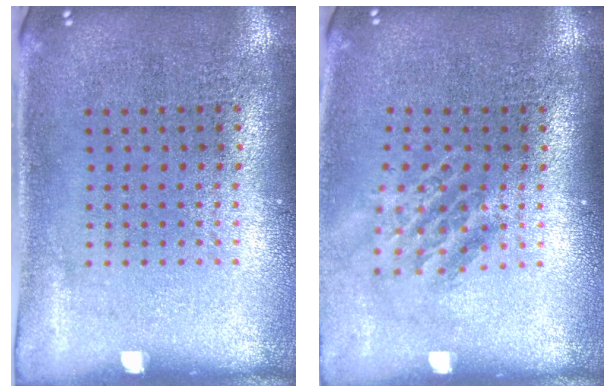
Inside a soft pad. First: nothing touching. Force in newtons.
{"total": 1.5, "press": 1.1, "slide": 1.1}